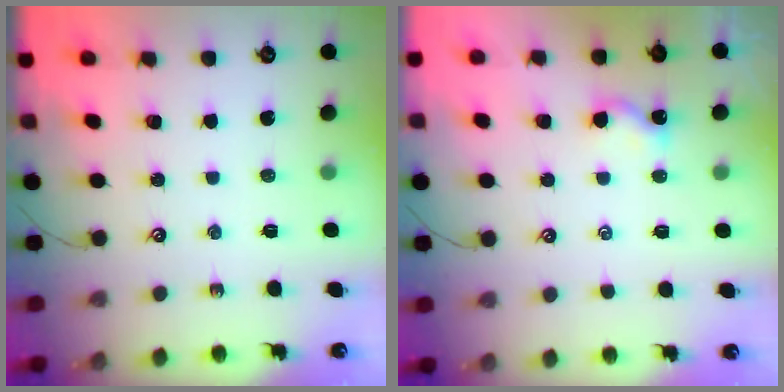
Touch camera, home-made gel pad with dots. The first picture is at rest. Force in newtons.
{"total": 1.1, "press": 1.0, "slide": 0.5}